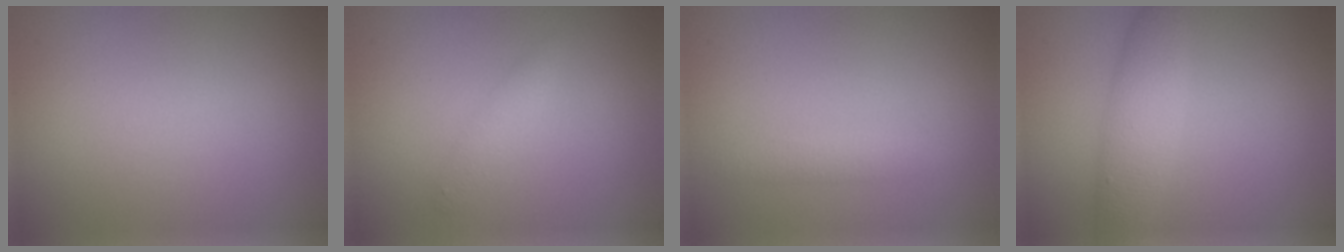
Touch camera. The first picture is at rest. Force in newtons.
{"total": 1.4, "press": 1.4, "slide": 0.0}
{"total": 1.4, "press": 1.4, "slide": 0.1}
{"total": 3.8, "press": 3.8, "slide": 0.1}